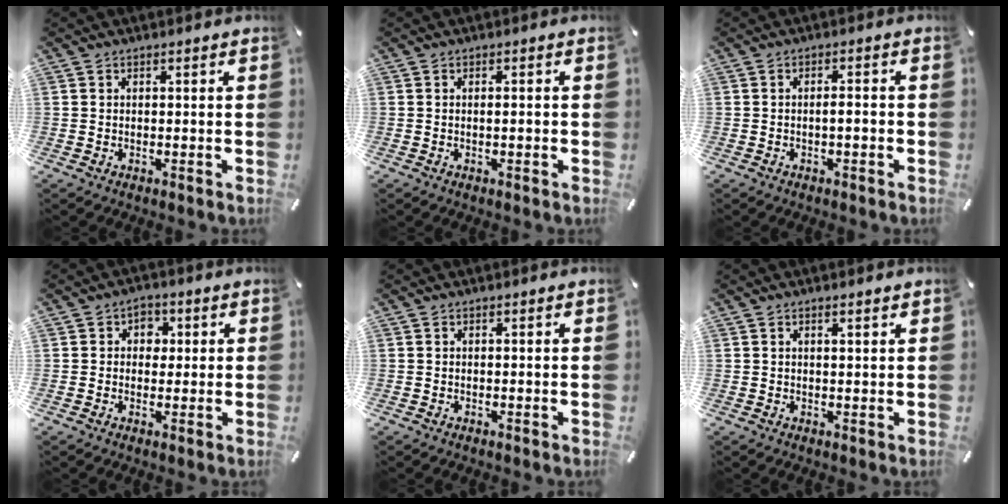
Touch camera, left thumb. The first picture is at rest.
{"total": 1.1, "force": [-0.3, 0.3, 1.0], "torque": [-0.018, 0.001, -0.005]}
{"total": 2.1, "force": [-0.7, 0.6, 1.9], "torque": [-0.034, 0.006, -0.015]}
{"total": 3.6, "force": [0.4, 3.2, 1.7], "torque": [-0.013, 0.002, -0.001]}
{"total": 0.0}
{"total": 1.4, "force": [0.9, 0.3, 1.0], "torque": [-0.020, -0.001, 0.016]}